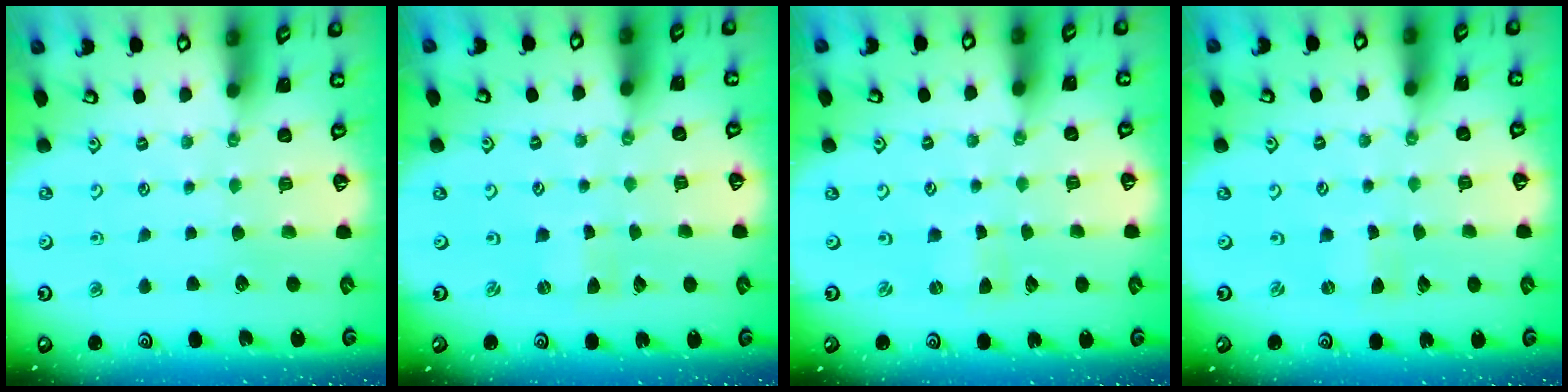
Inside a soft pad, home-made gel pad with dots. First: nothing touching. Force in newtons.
{"total": 0.0}
{"total": 0.0}
{"total": 0.0}